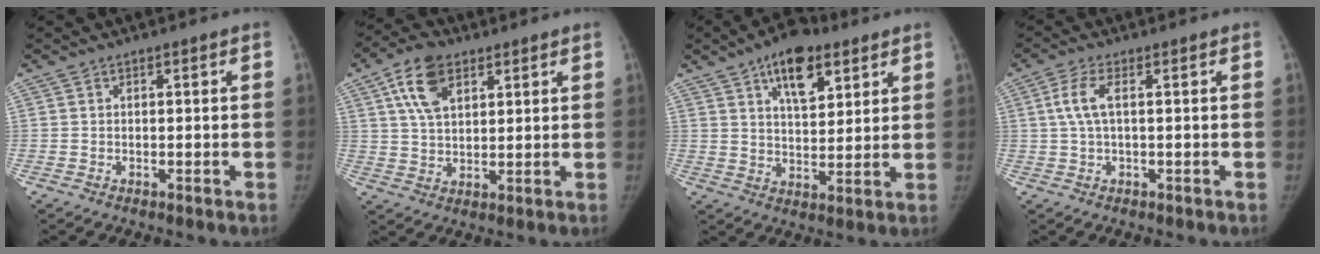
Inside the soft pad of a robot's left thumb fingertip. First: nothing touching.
{"total": 9.9, "force": [4.6, 5.9, 6.5], "torque": [-0.100, -0.006, 0.081]}
{"total": 11.8, "force": [6.5, 5.9, 7.9], "torque": [-0.088, -0.025, 0.104]}
{"total": 4.4, "force": [0.8, 1.5, 4.1], "torque": [-0.109, 0.010, 0.014]}